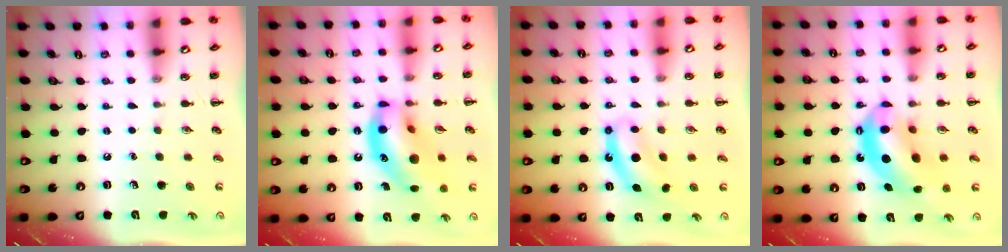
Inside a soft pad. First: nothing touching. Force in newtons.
{"total": 18.5, "press": 18.0, "slide": 4.5}
{"total": 8.5, "press": 8.4, "slide": 1.2}
{"total": 12.9, "press": 12.5, "slide": 3.3}